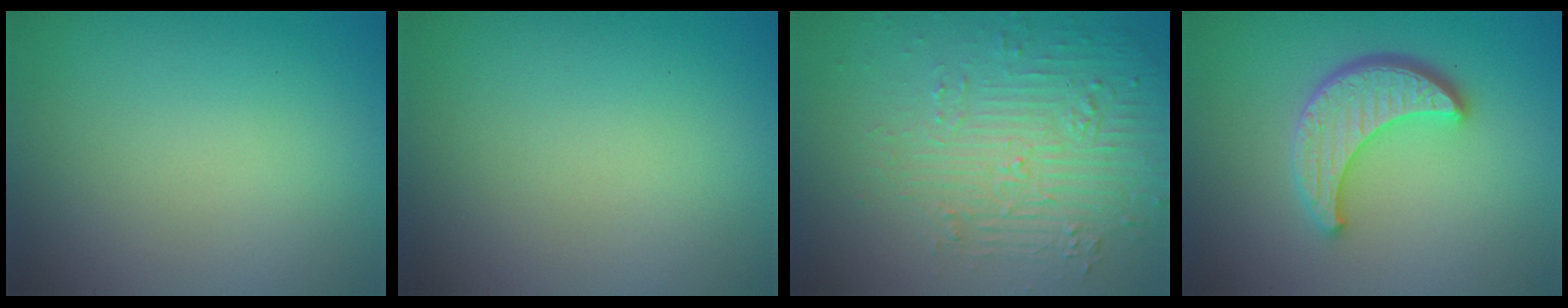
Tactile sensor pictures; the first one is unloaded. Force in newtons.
{"total": 0.0}
{"total": 6.0, "press": 3.6, "slide": 4.8}
{"total": 4.5, "press": 3.8, "slide": 2.4}